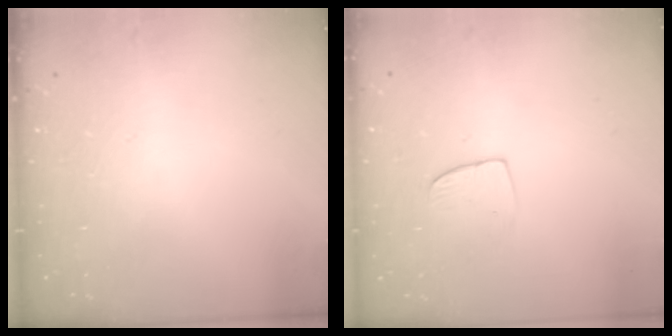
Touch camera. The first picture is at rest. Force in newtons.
{"total": 5.5, "press": 5.5, "slide": 0.4}